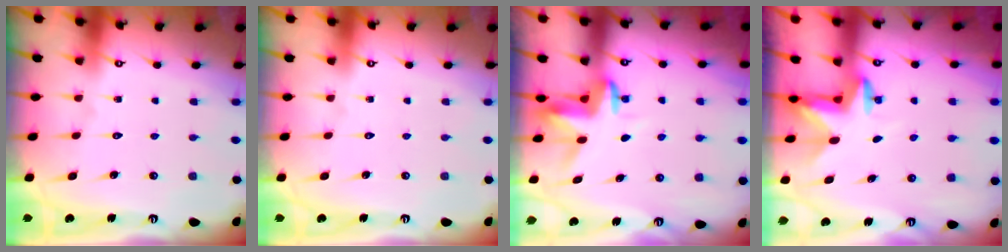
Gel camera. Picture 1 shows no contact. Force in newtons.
{"total": 0.0}
{"total": 3.6, "press": 3.6, "slide": 0.2}
{"total": 2.9, "press": 2.8, "slide": 0.7}